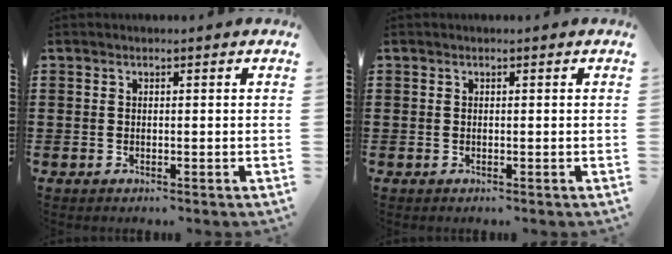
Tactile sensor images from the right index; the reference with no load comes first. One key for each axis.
{"total": 0.0}